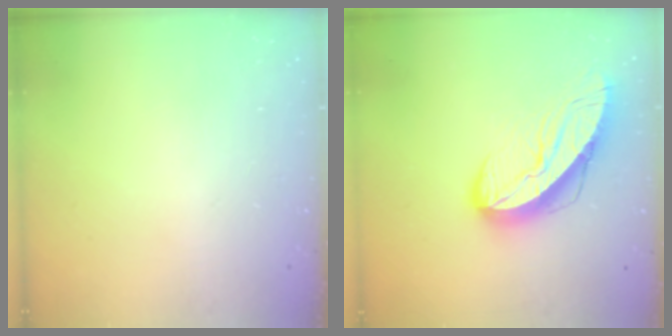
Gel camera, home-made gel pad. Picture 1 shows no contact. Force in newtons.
{"total": 12.4, "press": 12.4, "slide": 1.1}